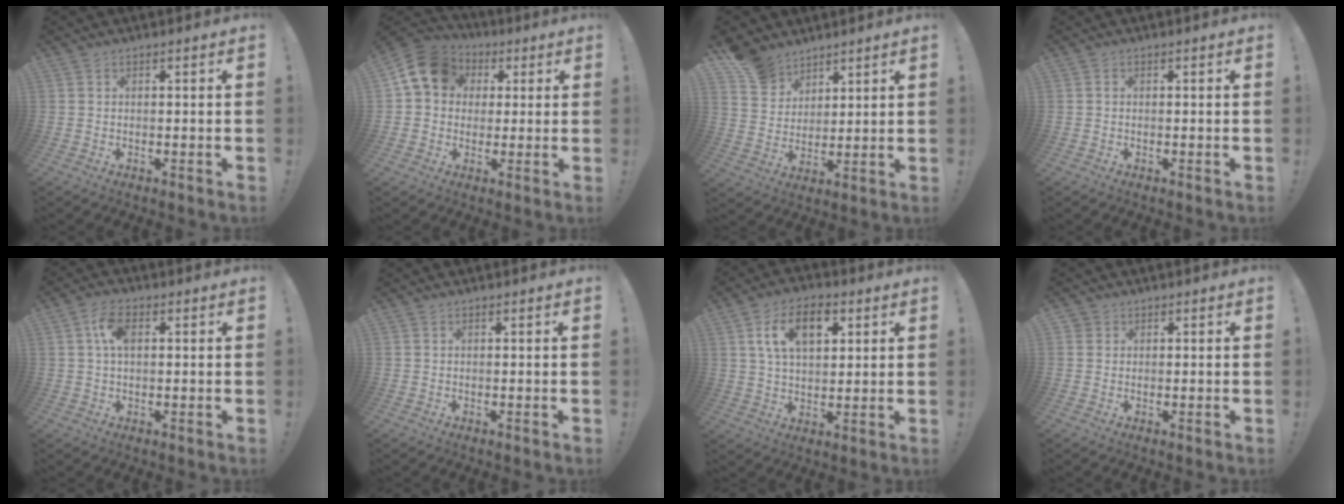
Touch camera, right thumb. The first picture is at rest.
{"total": 12.0, "force": [3.7, 9.8, 5.9], "torque": [-0.083, -0.002, 0.076]}
{"total": 10.4, "force": [7.8, 6.7, 1.8], "torque": [-0.027, -0.054, 0.153]}
{"total": 0.0}
{"total": 6.5, "force": [1.6, 3.6, 5.2], "torque": [-0.085, 0.004, 0.027]}
{"total": 0.0}
{"total": 12.5, "force": [4.8, 7.2, 9.1], "torque": [-0.142, 0.007, 0.086]}
{"total": 1.9, "force": [1.1, 1.6, 0.2], "torque": [-0.006, 0.002, 0.021]}